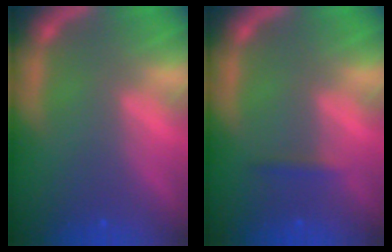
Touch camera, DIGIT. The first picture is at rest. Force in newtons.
{"total": 0.9}